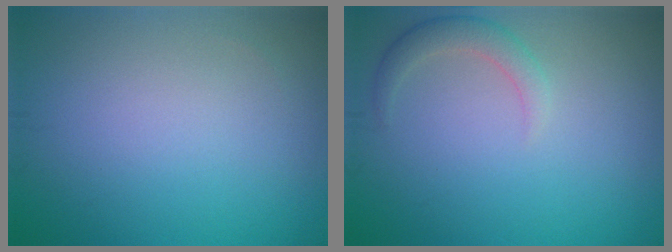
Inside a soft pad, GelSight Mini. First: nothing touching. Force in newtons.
{"total": 2.1, "press": 2.1, "slide": 0.2}